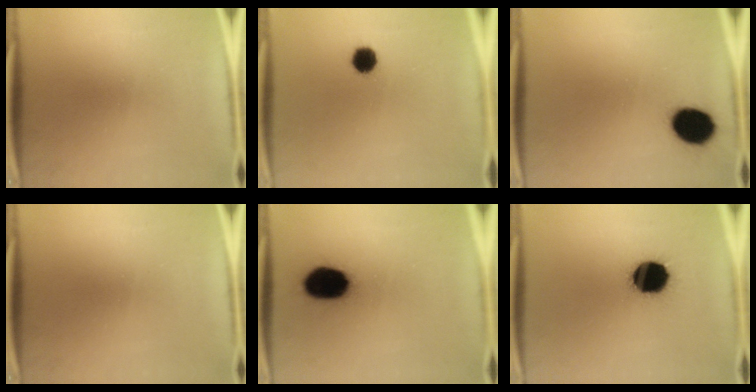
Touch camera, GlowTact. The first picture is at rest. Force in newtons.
{"total": 5.4}
{"total": 10.6}
{"total": 0.0}
{"total": 14.1}
{"total": 15.5}